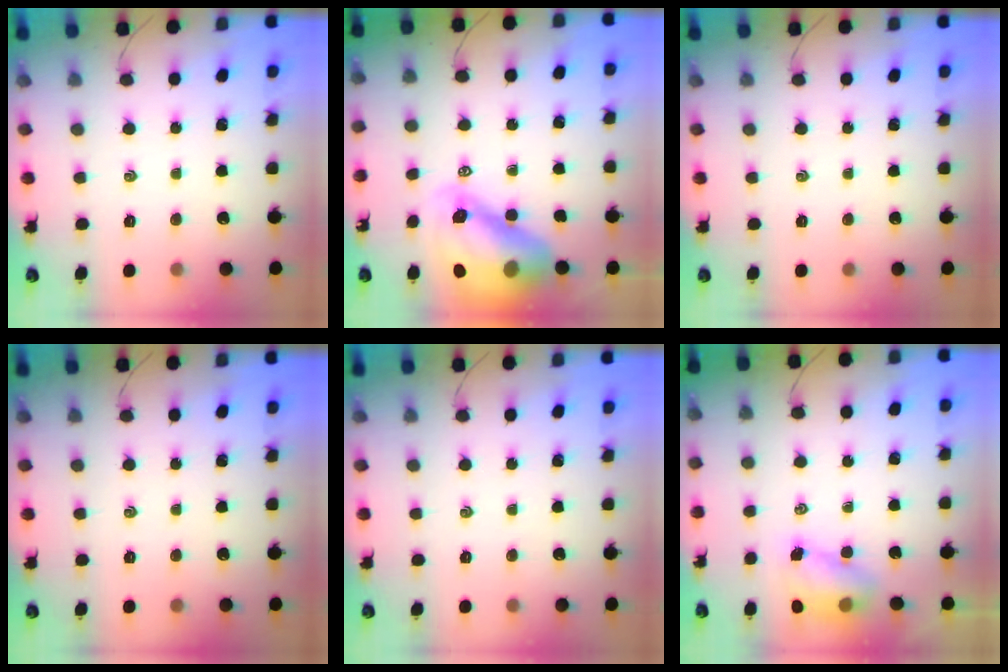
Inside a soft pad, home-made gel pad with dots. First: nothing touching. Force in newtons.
{"total": 17.1, "press": 16.3, "slide": 5.2}
{"total": 0.0}
{"total": 0.0}
{"total": 0.0}
{"total": 6.0, "press": 5.9, "slide": 0.7}